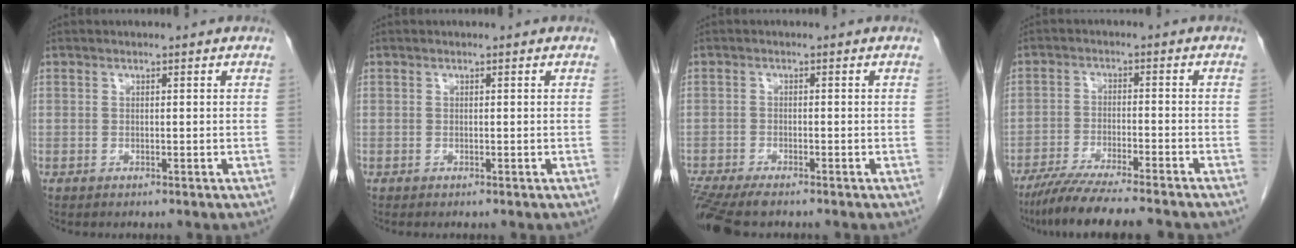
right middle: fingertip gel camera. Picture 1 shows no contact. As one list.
[{"total": 0.0}, {"total": 8.0, "force": [-6.4, 1.6, 4.4], "torque": [-0.082, -0.016, -0.112]}, {"total": 11.8, "force": [-10.1, 0.1, 6.2], "torque": [-0.089, -0.029, -0.160]}]